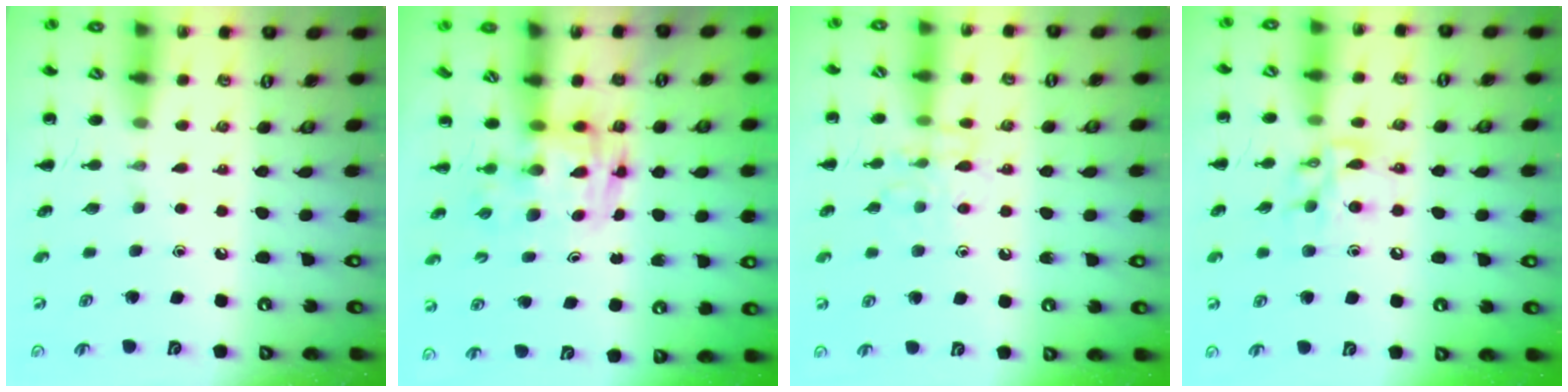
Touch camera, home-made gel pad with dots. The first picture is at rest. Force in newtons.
{"total": 3.4, "press": 3.4, "slide": 0.6}
{"total": 8.7, "press": 8.7, "slide": 0.5}
{"total": 11.4, "press": 11.3, "slide": 1.5}